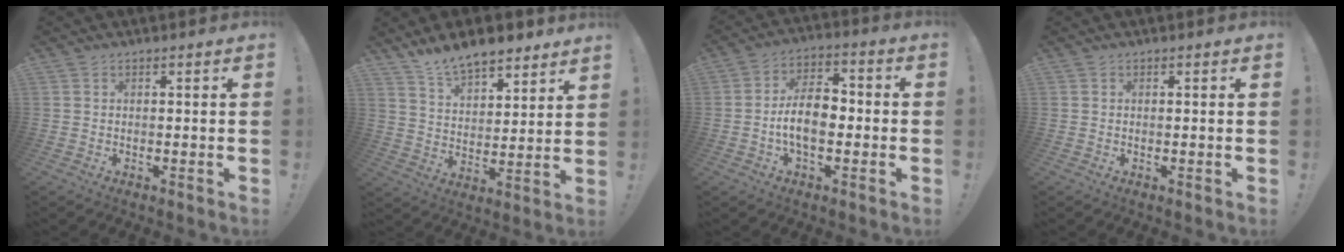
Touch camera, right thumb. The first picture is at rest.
{"total": 10.8, "force": [9.4, 3.8, 3.8], "torque": [-0.074, -0.069, 0.176]}
{"total": 11.0, "force": [-2.3, 6.4, 8.7], "torque": [-0.162, 0.016, -0.042]}
{"total": 0.0}